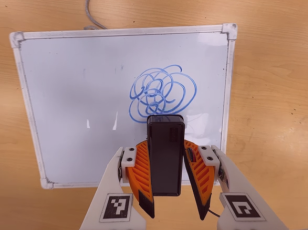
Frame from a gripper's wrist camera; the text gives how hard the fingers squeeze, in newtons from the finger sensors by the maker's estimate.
{"total": 6.4, "left": 5.5, "right": 7.4}